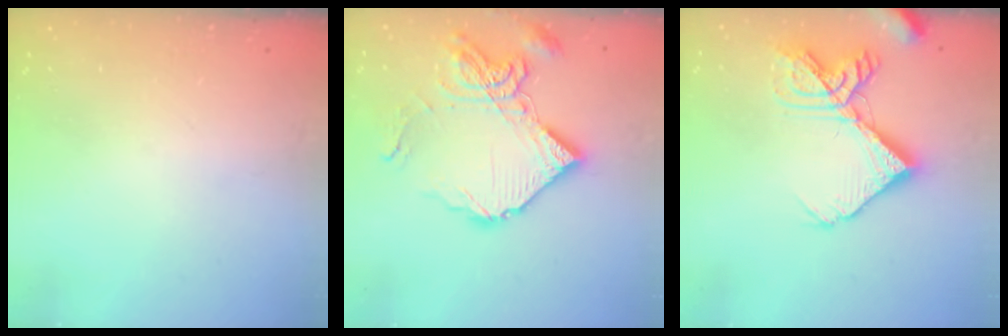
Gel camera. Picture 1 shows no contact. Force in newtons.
{"total": 17.1, "press": 17.0, "slide": 1.8}
{"total": 16.0, "press": 15.9, "slide": 2.2}